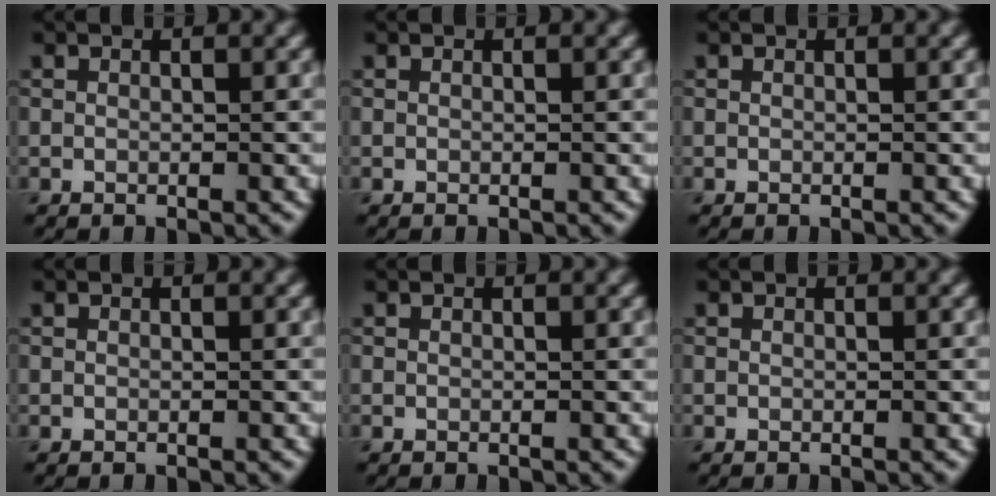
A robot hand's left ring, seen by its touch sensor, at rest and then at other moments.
{"total": 0.0}
{"total": 0.0}
{"total": 0.0}
{"total": 0.0}
{"total": 0.0}